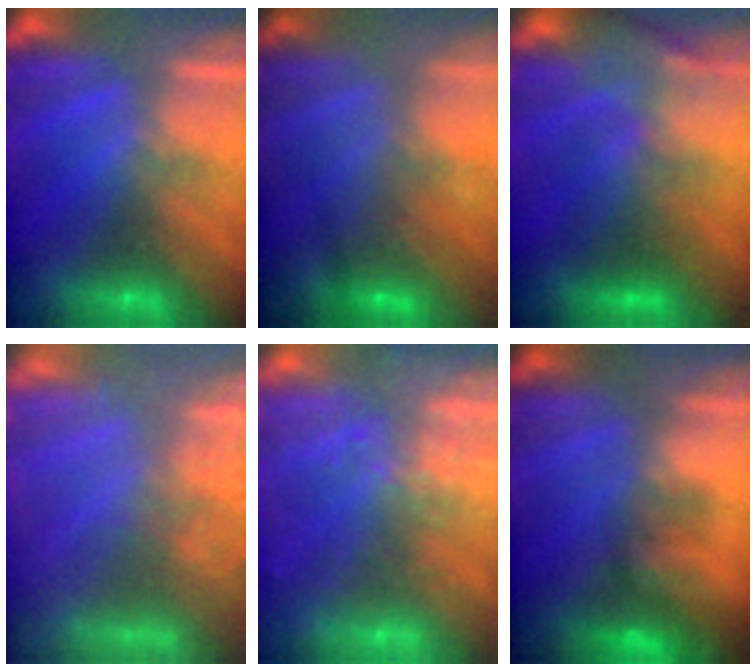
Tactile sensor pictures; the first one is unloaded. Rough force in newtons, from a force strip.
{"total": 2.9}
{"total": 2.7}
{"total": 7.0}
{"total": 9.0}
{"total": 4.2}